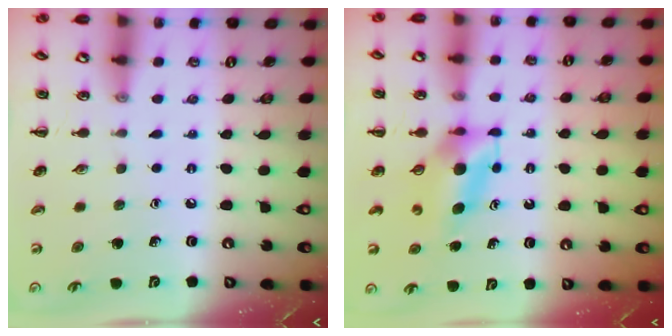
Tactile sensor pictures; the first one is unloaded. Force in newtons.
{"total": 6.2, "press": 6.1, "slide": 0.8}